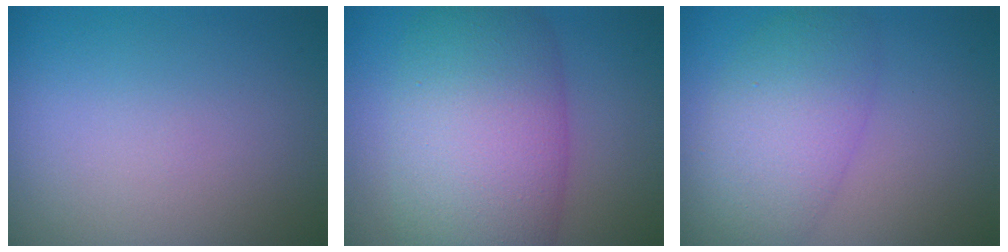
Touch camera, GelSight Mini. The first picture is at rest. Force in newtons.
{"total": 11.3, "press": 11.3, "slide": 0.3}
{"total": 5.7, "press": 5.7, "slide": 0.2}